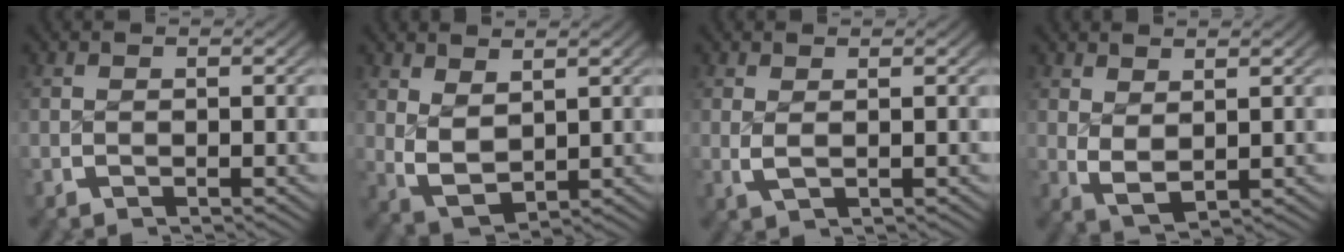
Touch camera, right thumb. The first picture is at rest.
{"total": 5.3, "force": [0.6, 3.8, 3.5], "torque": [-0.087, -0.026, 0.030]}
{"total": 1.4, "force": [0.4, 0.5, 1.2], "torque": [-0.034, -0.009, 0.015]}
{"total": 3.5, "force": [0.7, 2.2, 2.6], "torque": [-0.058, -0.019, 0.028]}